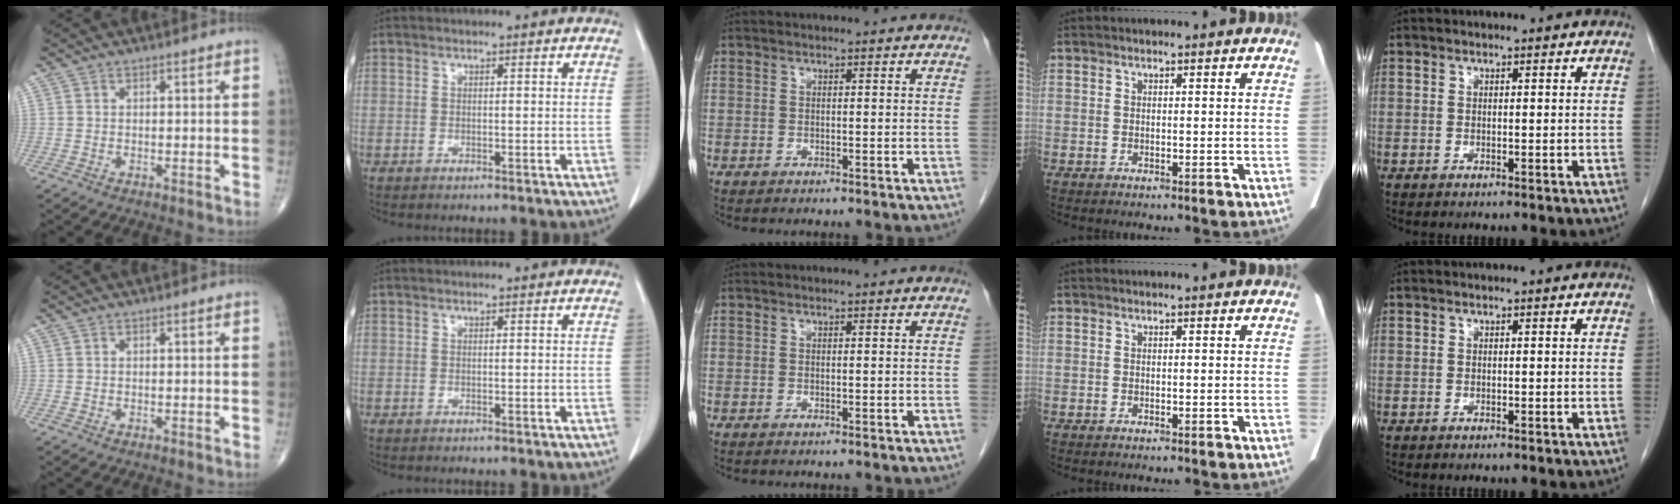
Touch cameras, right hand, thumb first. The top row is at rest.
{}